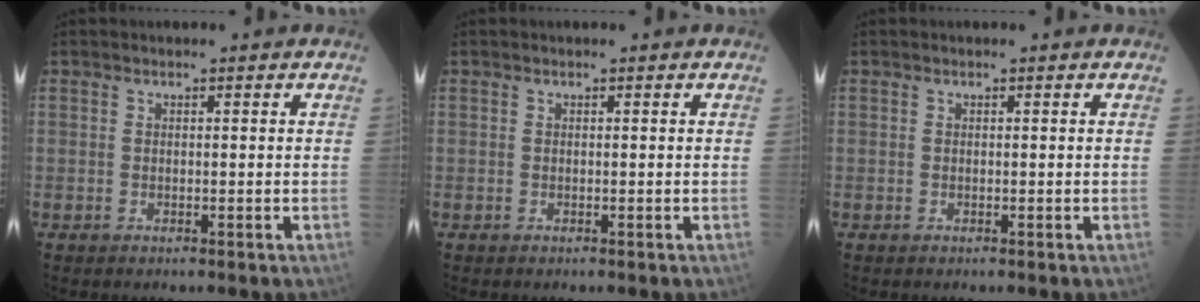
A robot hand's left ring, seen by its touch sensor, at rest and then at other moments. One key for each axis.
{"total": 0.0}
{"total": 0.0}